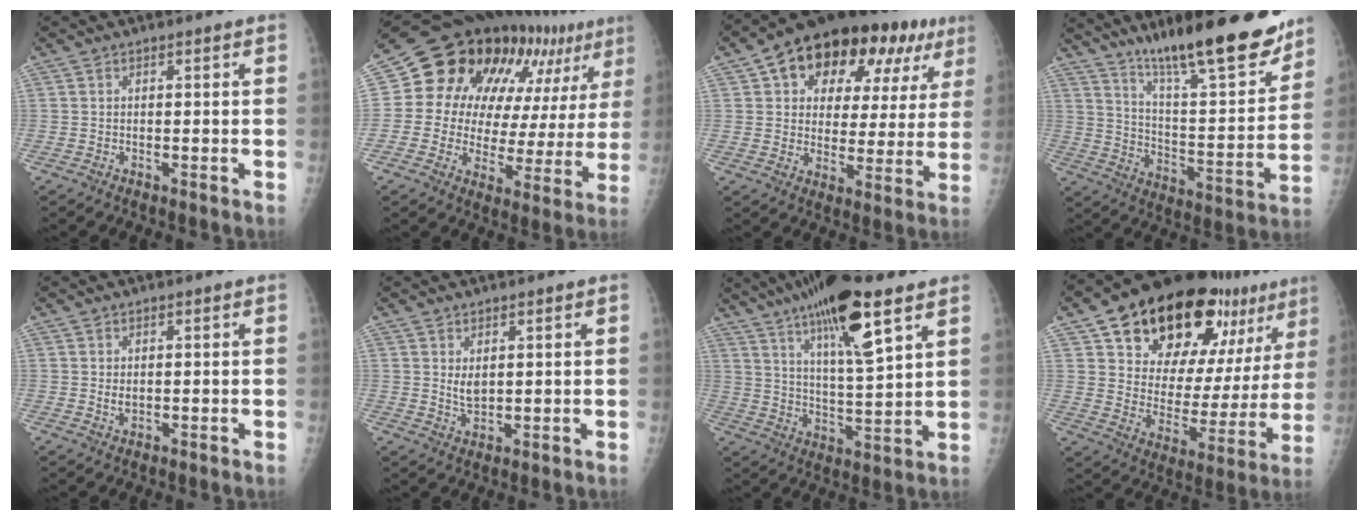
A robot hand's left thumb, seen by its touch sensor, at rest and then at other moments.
{"total": 23.9, "force": [11.7, 12.4, 16.7], "torque": [-0.208, 0.001, 0.169]}
{"total": 23.3, "force": [11.3, 13.0, 15.6], "torque": [-0.182, 0.015, 0.164]}
{"total": 23.1, "force": [17.0, 4.5, 14.9], "torque": [-0.202, -0.088, 0.277]}
{"total": 1.7, "force": [0.3, 1.0, 1.3], "torque": [-0.018, -0.001, 0.009]}
{"total": 3.1, "force": [1.1, 1.6, 2.4], "torque": [-0.036, -0.015, 0.026]}
{"total": 18.2, "force": [10.5, 3.9, 14.3], "torque": [-0.233, -0.040, 0.182]}
{"total": 27.7, "force": [17.7, 12.9, 17.0], "torque": [-0.212, -0.057, 0.264]}